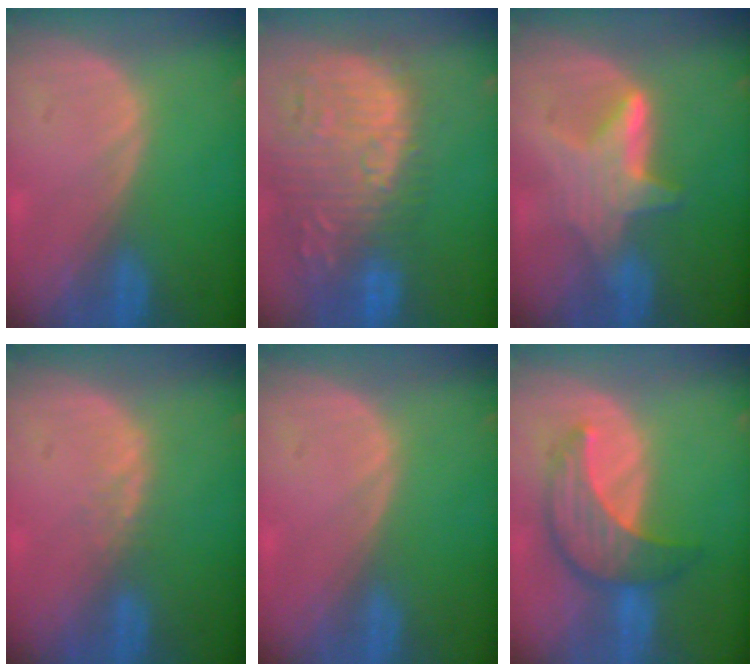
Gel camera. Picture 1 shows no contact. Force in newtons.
{"total": 15.5, "press": 13.1, "slide": 8.3}
{"total": 6.2, "press": 6.1, "slide": 1.3}
{"total": 1.4, "press": 1.4, "slide": 0.3}
{"total": 0.0}
{"total": 7.8, "press": 7.5, "slide": 2.2}